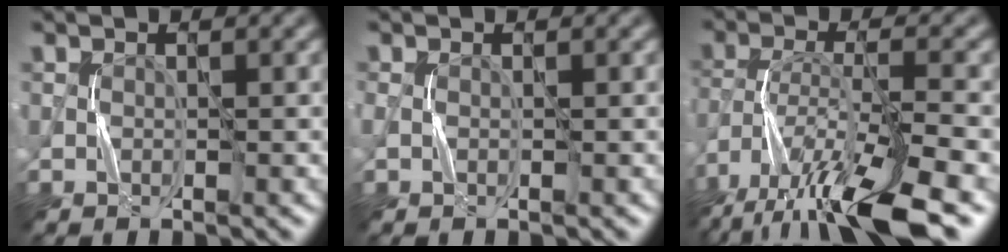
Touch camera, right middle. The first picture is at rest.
{"total": 0.7, "force": [0.0, 0.4, 0.5], "torque": [-0.015, 0.000, -0.001]}
{"total": 12.8, "force": [-9.4, 2.9, 8.2], "torque": [-0.162, -0.019, -0.156]}